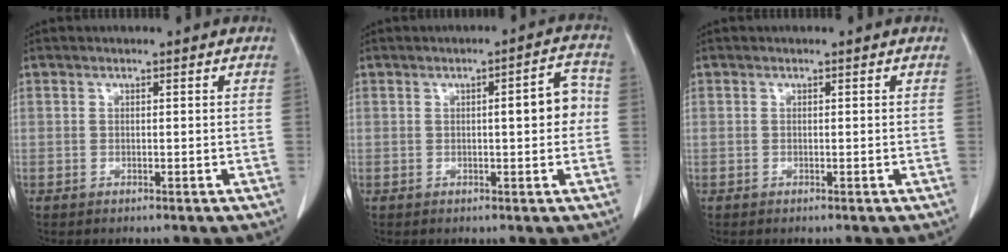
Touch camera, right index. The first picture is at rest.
{"total": 5.1, "force": [0.1, 1.2, 4.9], "torque": [-0.062, 0.017, -0.002]}
{"total": 0.0}